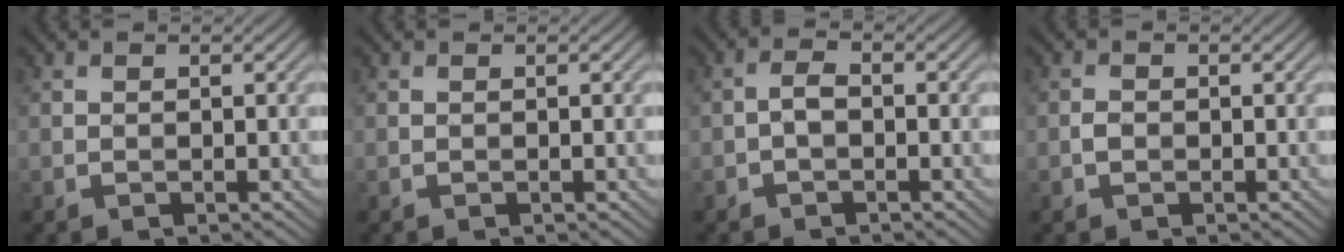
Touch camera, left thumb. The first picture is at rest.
{"total": 0.0}
{"total": 1.9, "force": [-0.7, 1.0, 1.5], "torque": [-0.029, 0.006, -0.020]}
{"total": 1.2, "force": [-0.4, 1.0, 0.6], "torque": [-0.012, -0.001, -0.012]}